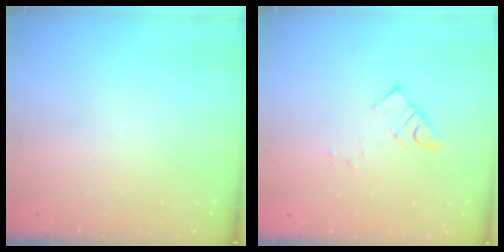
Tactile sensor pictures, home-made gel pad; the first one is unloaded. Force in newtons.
{"total": 3.6, "press": 3.6, "slide": 0.3}